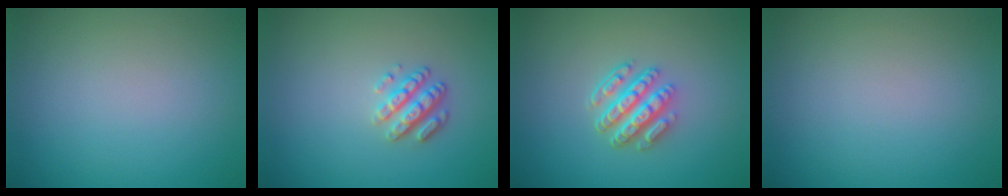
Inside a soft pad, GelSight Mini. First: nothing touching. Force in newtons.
{"total": 2.8, "press": 2.5, "slide": 1.0}
{"total": 4.6, "press": 3.4, "slide": 3.0}
{"total": 0.0}